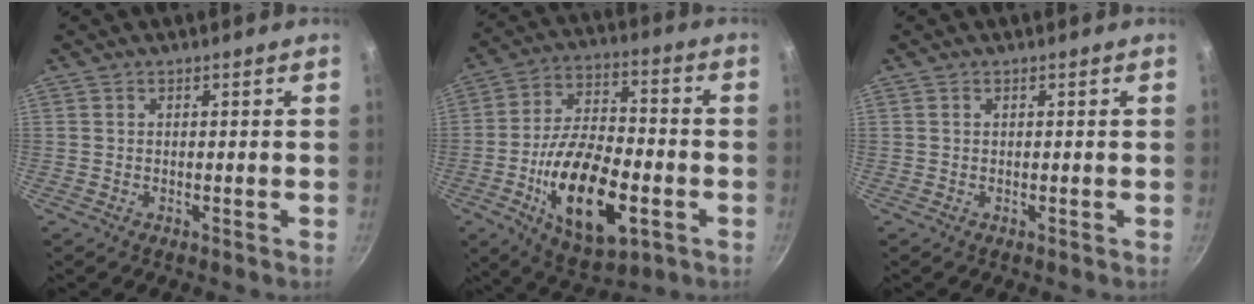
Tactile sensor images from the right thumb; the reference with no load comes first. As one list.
[{"total": 20.3, "force": [-6.0, 10.0, 16.7], "torque": [-0.274, 0.023, -0.097]}, {"total": 0.0}]